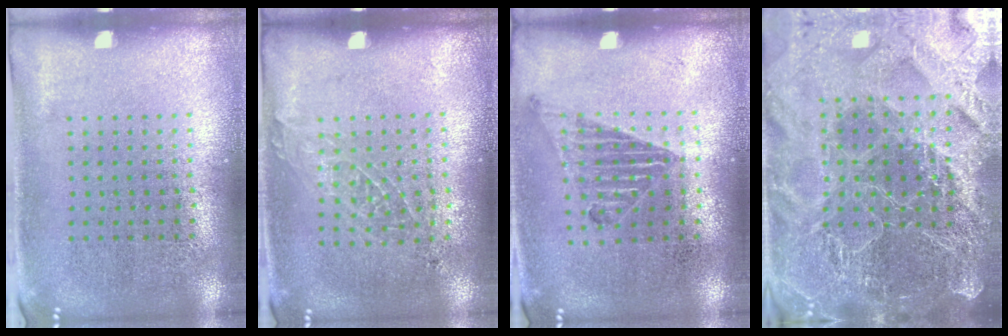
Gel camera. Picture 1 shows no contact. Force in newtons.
{"total": 0.8, "press": 0.8, "slide": 0.0}
{"total": 1.0, "press": 1.0, "slide": 0.3}
{"total": 6.1, "press": 5.3, "slide": 3.0}